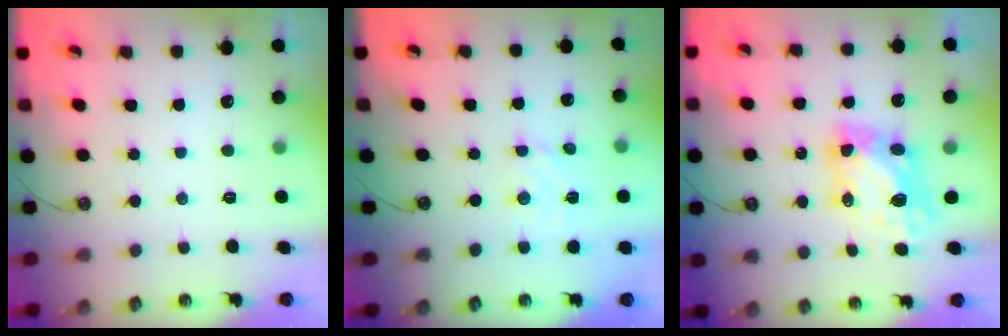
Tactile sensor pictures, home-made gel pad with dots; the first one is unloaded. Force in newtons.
{"total": 2.8, "press": 2.8, "slide": 0.4}
{"total": 7.4, "press": 7.3, "slide": 0.6}